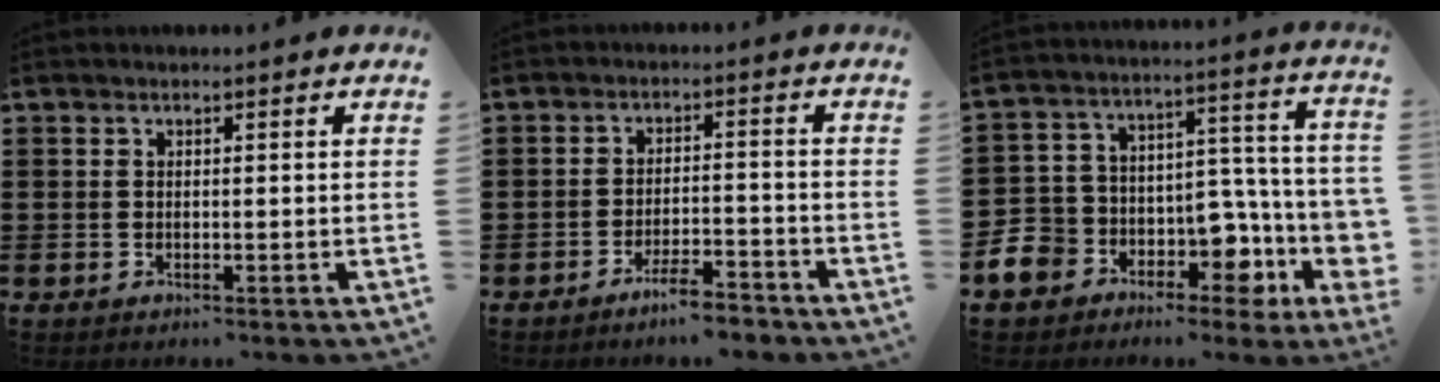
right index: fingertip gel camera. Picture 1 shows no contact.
{"total": 4.5, "force": [-4.0, 0.5, 1.9], "torque": [-0.030, 0.004, -0.076]}
{"total": 9.8, "force": [-4.5, 7.6, 4.1], "torque": [-0.085, -0.010, -0.072]}